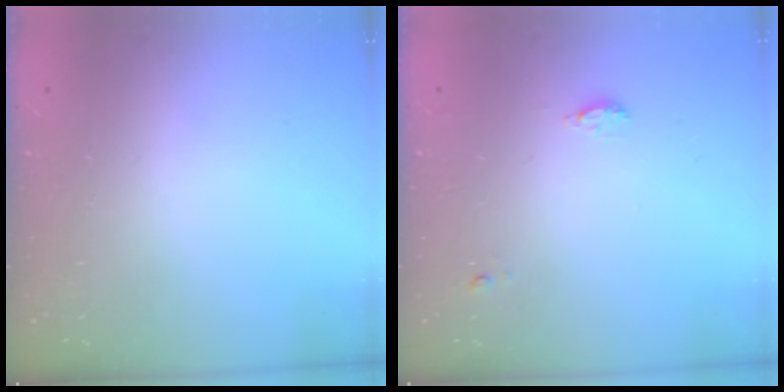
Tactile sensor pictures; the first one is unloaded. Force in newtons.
{"total": 5.3, "press": 5.0, "slide": 1.7}